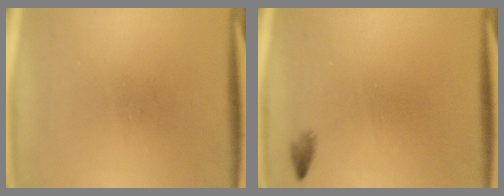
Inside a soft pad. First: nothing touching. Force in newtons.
{"total": 0.8}